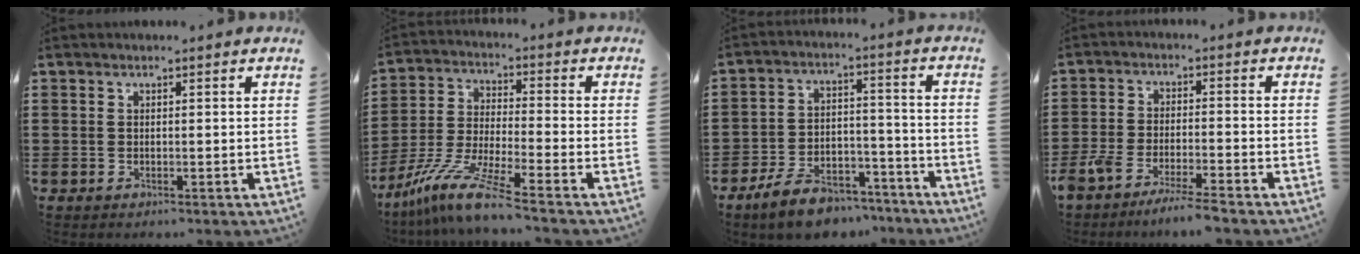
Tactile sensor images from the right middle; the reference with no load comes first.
{"total": 9.8, "force": [-7.8, 0.0, 6.0], "torque": [-0.131, -0.007, -0.160]}
{"total": 8.8, "force": [-7.4, 3.1, 3.5], "torque": [-0.065, 0.027, -0.142]}
{"total": 5.3, "force": [-4.8, 0.0, 2.2], "torque": [-0.050, -0.012, -0.094]}